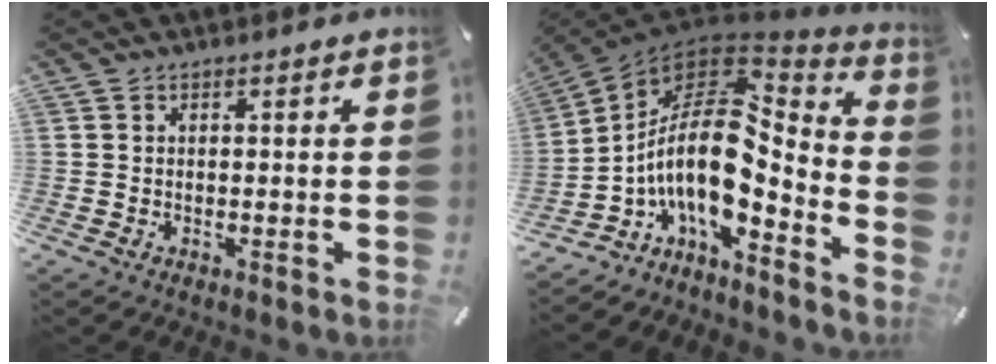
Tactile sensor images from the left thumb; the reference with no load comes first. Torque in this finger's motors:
{"motor_torque": [-0.64, 2.76, 1.31, 1.46, 0.30]}